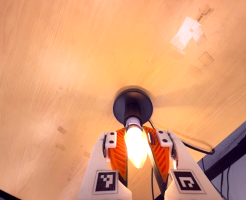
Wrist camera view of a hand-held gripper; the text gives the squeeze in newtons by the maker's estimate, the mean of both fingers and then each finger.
{"total": 22.0, "left": 18.6, "right": 25.3}